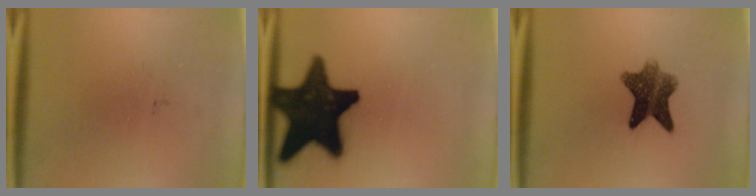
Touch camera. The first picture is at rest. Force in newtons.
{"total": 19.8}
{"total": 8.1}